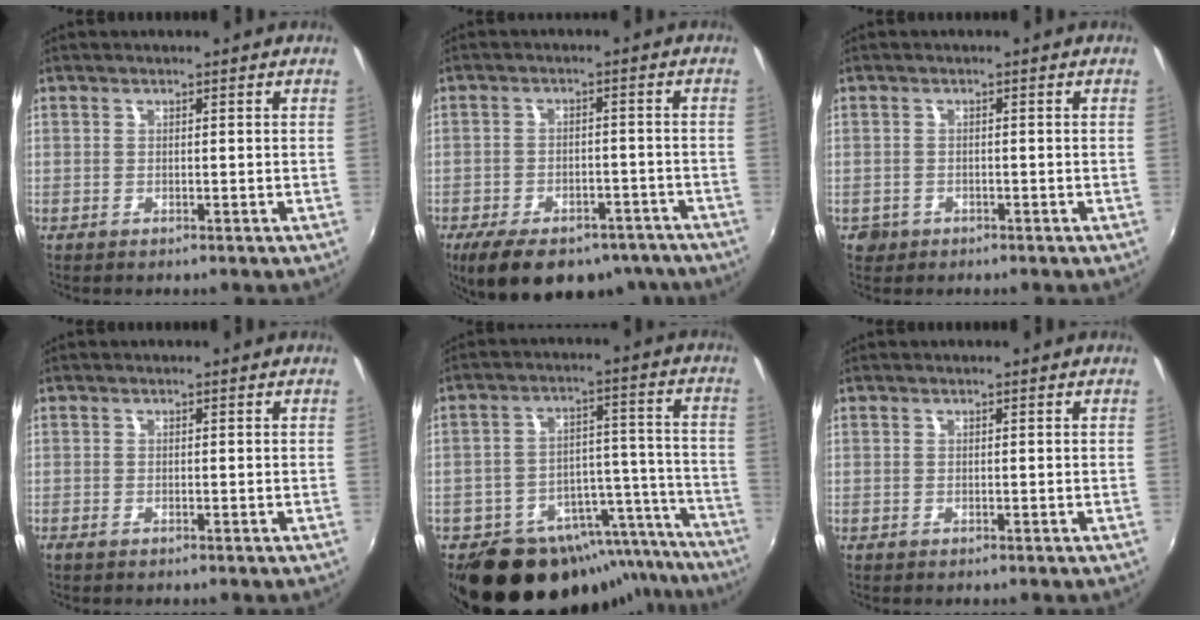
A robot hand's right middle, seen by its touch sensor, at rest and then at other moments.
{"total": 17.8, "force": [-13.2, 8.3, 8.5], "torque": [-0.174, -0.012, -0.173]}
{"total": 2.4, "force": [-1.2, 2.0, 0.6], "torque": [-0.018, -0.003, -0.019]}
{"total": 0.5, "force": [-0.4, 0.2, 0.2], "torque": [-0.005, -0.003, -0.010]}
{"total": 23.5, "force": [-19.8, 10.0, 7.6], "torque": [-0.124, 0.045, -0.259]}
{"total": 0.0}